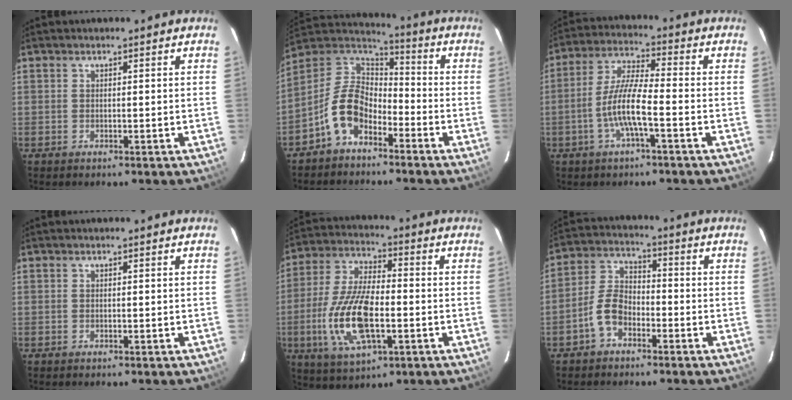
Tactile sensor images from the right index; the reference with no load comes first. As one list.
[{"total": 11.2, "force": [-6.0, 6.8, 6.6], "torque": [-0.144, 0.024, -0.122]}, {"total": 8.7, "force": [-3.1, 1.0, 8.0], "torque": [-0.170, 0.004, -0.061]}, {"total": 0.0}, {"total": 15.5, "force": [-3.7, 6.3, 13.7], "torque": [-0.291, -0.008, -0.068]}, {"total": 6.6, "force": [-3.6, 4.0, 3.8], "torque": [-0.085, 0.019, -0.073]}]